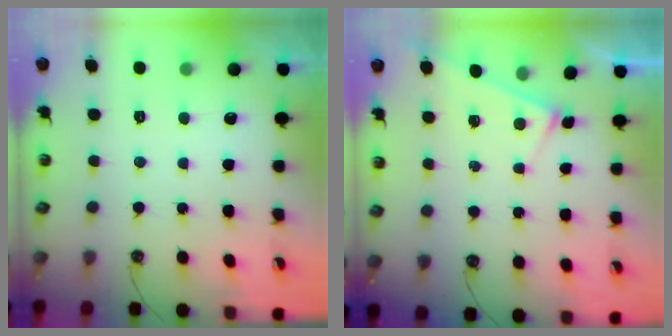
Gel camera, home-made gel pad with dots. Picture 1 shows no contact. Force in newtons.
{"total": 2.9, "press": 2.9, "slide": 0.2}